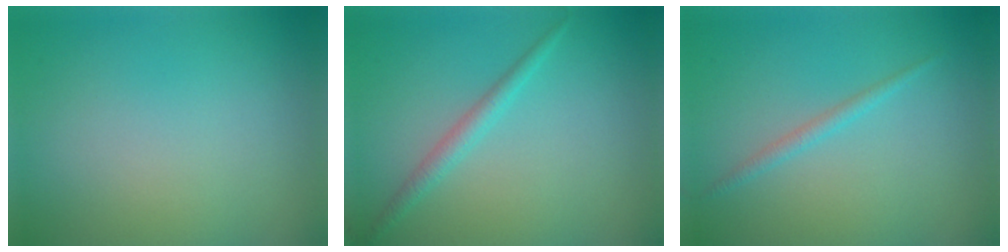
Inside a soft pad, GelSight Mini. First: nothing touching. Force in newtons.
{"total": 1.7, "press": 1.7, "slide": 0.1}
{"total": 1.2, "press": 1.2, "slide": 0.1}